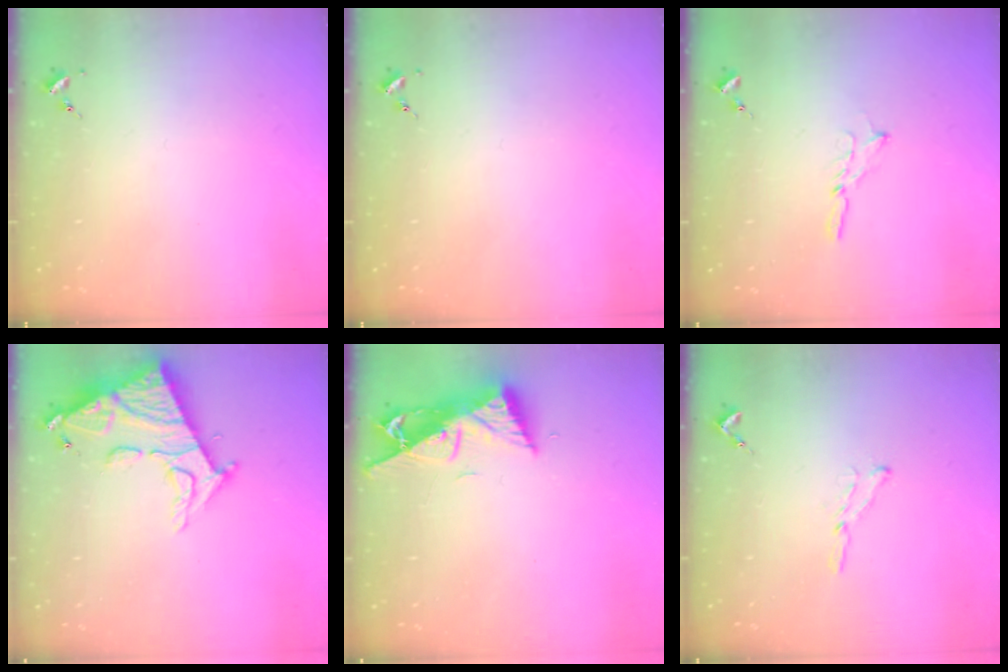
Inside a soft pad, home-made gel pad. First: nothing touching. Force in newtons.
{"total": 0.0}
{"total": 3.5, "press": 3.5, "slide": 0.2}
{"total": 14.4, "press": 14.3, "slide": 1.4}
{"total": 9.7, "press": 9.7, "slide": 1.0}
{"total": 4.4, "press": 4.3, "slide": 0.5}